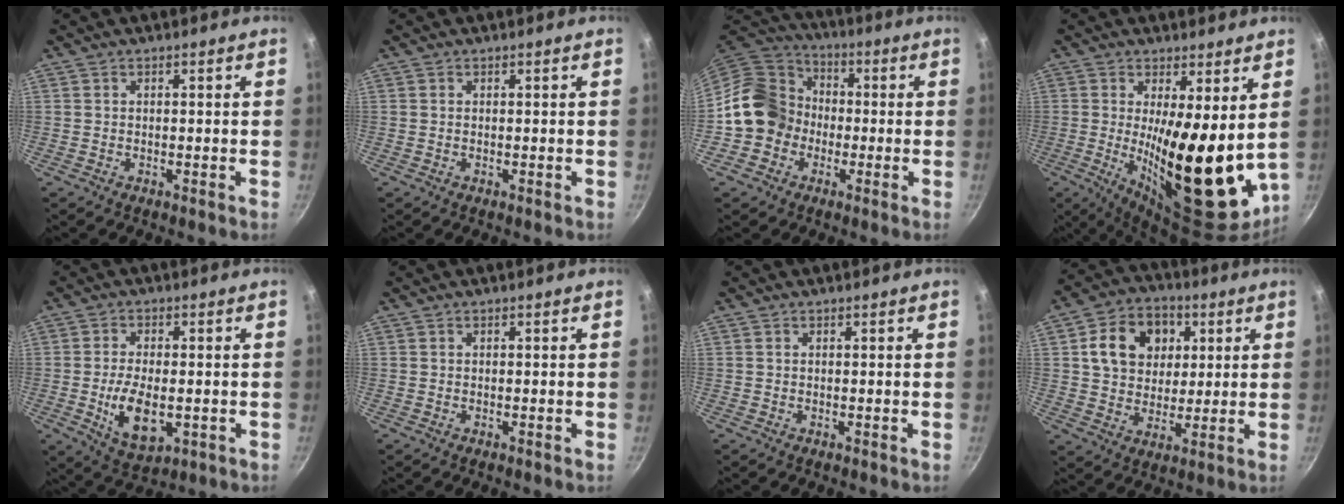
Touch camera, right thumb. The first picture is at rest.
{"total": 0.0}
{"total": 12.9, "force": [-1.8, 11.4, 5.7], "torque": [-0.063, 0.040, -0.048]}
{"total": 20.4, "force": [1.5, 7.1, 19.1], "torque": [-0.258, -0.045, 0.038]}
{"total": 9.8, "force": [-1.7, 5.1, 8.2], "torque": [-0.144, -0.006, -0.019]}
{"total": 0.0}
{"total": 0.0}
{"total": 13.3, "force": [3.9, 10.5, 7.2], "torque": [-0.095, 0.005, 0.060]}